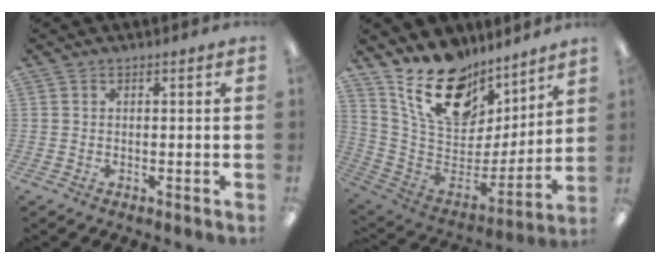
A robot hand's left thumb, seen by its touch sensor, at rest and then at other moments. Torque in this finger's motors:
{"motor_torque": [2.81, 1.40, 1.37, -1.40, 0.39]}